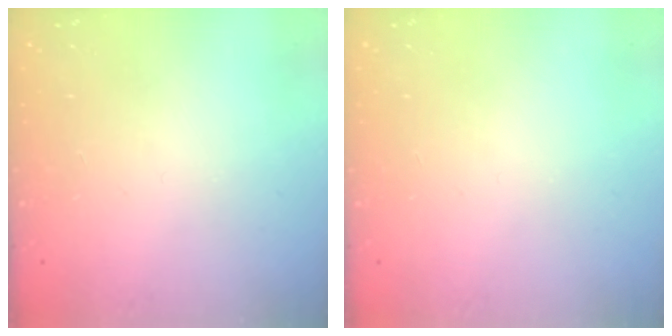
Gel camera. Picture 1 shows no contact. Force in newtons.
{"total": 0.0}